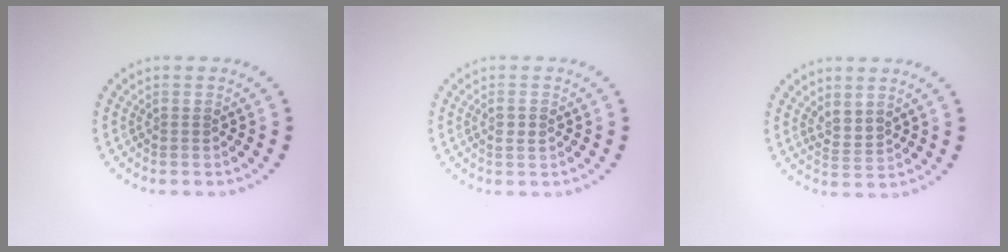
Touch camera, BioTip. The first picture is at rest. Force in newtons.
{"total": 1.1, "press": 1.0, "slide": 0.5}
{"total": 1.7, "press": 1.3, "slide": 1.1}